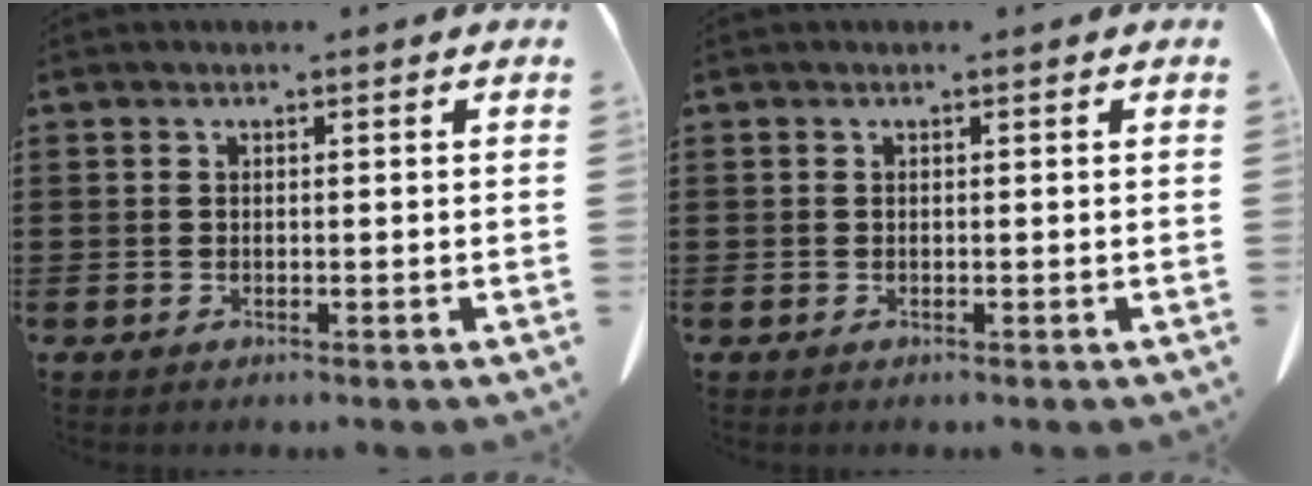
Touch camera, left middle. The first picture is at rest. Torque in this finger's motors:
{"motor_torque": [0.00, -0.71, 0.04, 0.01]}